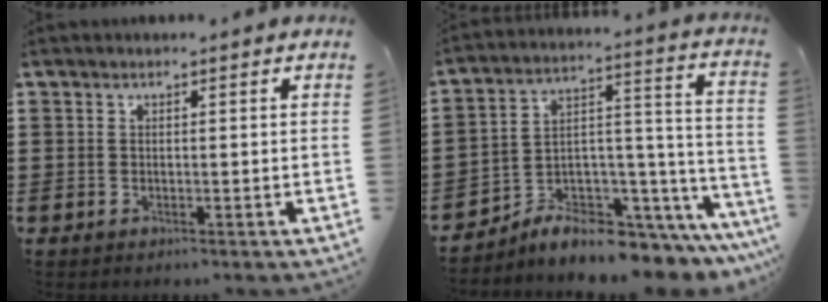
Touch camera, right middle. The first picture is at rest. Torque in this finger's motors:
{"motor_torque": [1.29, -0.85, 0.36, 0.19]}